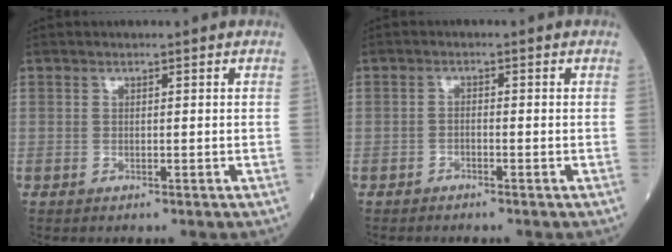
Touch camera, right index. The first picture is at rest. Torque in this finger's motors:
{"motor_torque": [0.01, -0.04, -0.03, -0.01]}